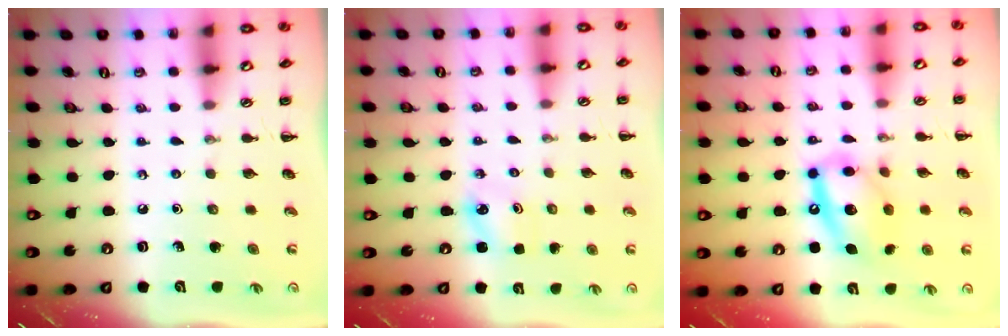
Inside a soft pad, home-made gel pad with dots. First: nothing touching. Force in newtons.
{"total": 2.9, "press": 2.9, "slide": 0.6}
{"total": 16.0, "press": 15.8, "slide": 2.5}